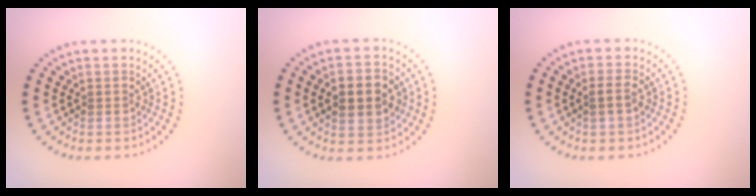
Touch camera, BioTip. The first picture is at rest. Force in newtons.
{"total": 4.4, "press": 4.4, "slide": 0.2}
{"total": 0.9, "press": 0.9, "slide": 0.2}